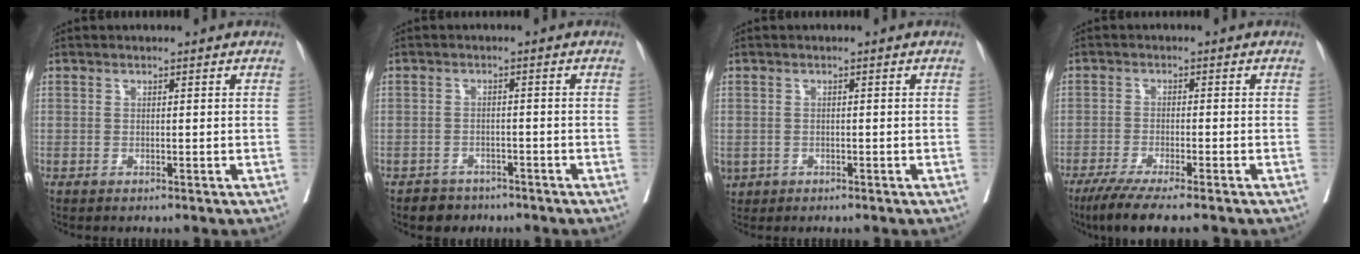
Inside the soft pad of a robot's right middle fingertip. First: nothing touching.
{"total": 3.3, "force": [-2.6, 2.0, 0.1], "torque": [-0.015, 0.005, -0.039]}
{"total": 2.6, "force": [-1.1, 2.0, 1.1], "torque": [-0.032, -0.003, -0.012]}
{"total": 7.8, "force": [-6.1, 0.0, 4.8], "torque": [-0.077, -0.021, -0.099]}